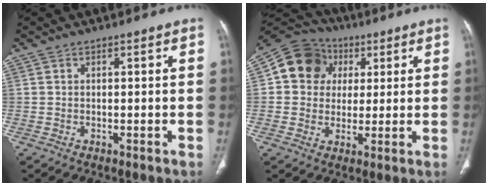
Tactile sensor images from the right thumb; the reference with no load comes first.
{"total": 12.0, "force": [2.9, 10.6, 4.9], "torque": [-0.065, 0.011, 0.039]}